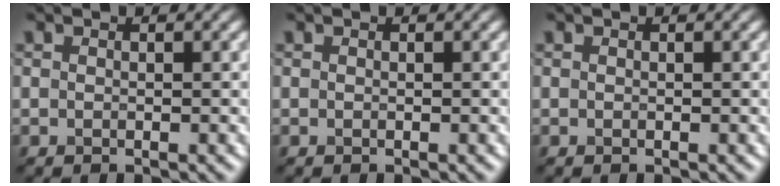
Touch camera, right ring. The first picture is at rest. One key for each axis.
{"total": 0.0}
{"total": 0.0}